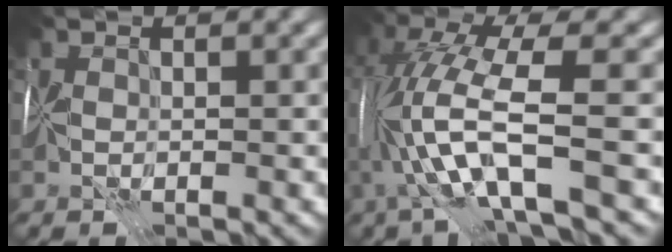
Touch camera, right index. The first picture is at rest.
{"total": 9.0, "force": [-0.8, 1.9, 8.8], "torque": [-0.170, 0.015, -0.016]}